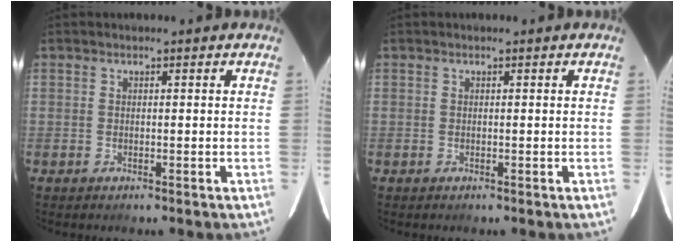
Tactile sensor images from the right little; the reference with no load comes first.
{"total": 0.0}